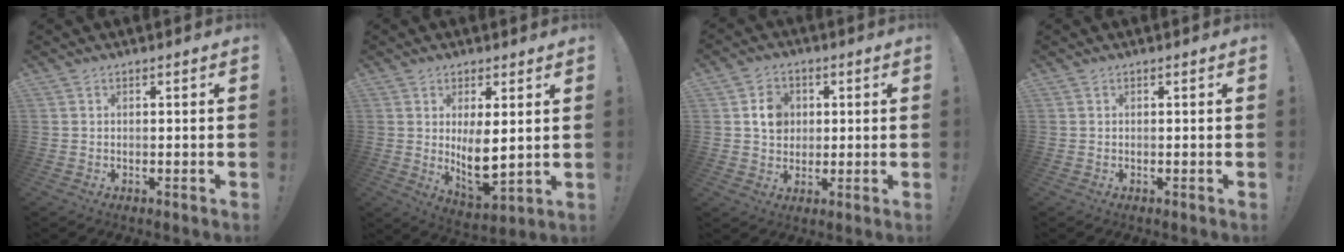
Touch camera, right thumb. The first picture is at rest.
{"total": 9.4, "force": [2.1, 4.1, 8.2], "torque": [-0.129, -0.037, 0.043]}
{"total": 7.3, "force": [1.8, 6.4, 3.1], "torque": [-0.032, 0.000, 0.034]}
{"total": 0.0}